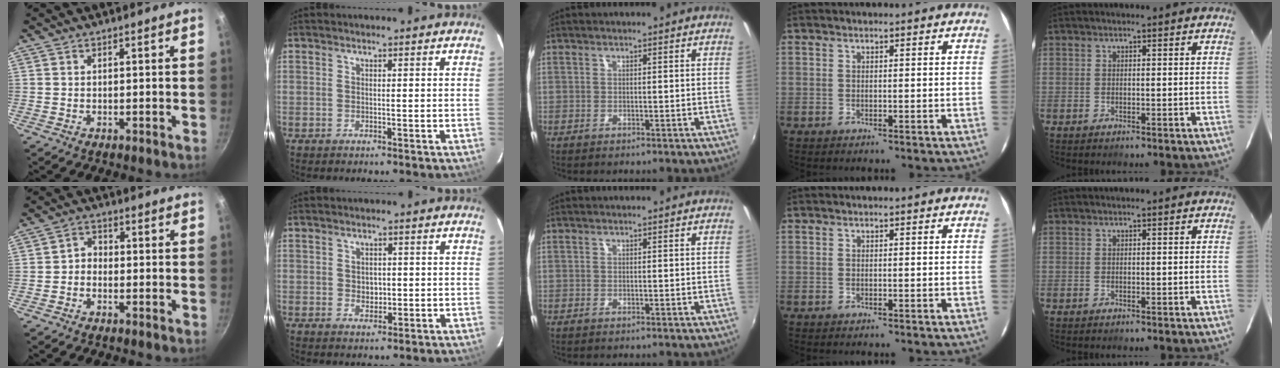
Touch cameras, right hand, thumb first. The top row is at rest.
{"thumb": {"total": 2.6, "force": [-1.0, 2.0, 1.2], "torque": [-0.010, 0.017, -0.026]}, "index": {"total": 2.7, "force": [-0.1, 2.4, 1.4], "torque": [-0.019, 0.001, 0.002]}}